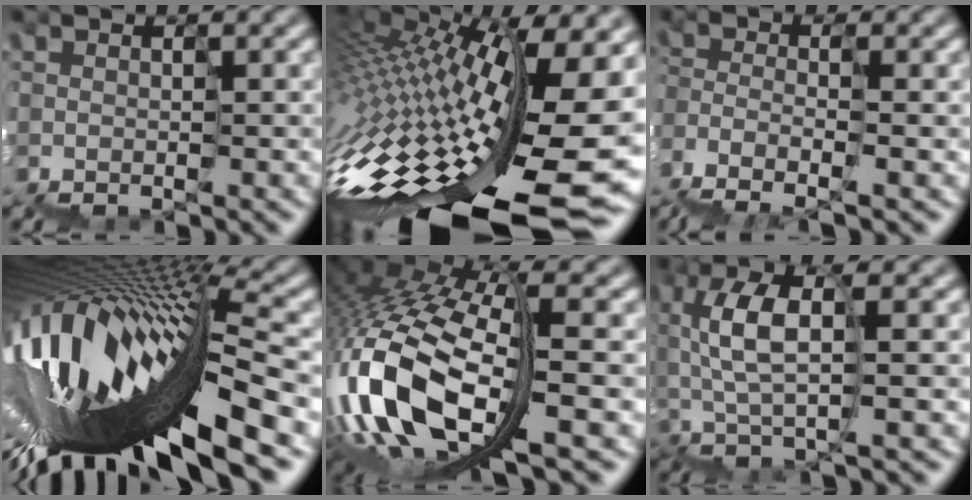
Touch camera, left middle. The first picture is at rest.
{"total": 15.1, "force": [-2.2, 4.4, 14.3], "torque": [-0.264, -0.007, -0.034]}
{"total": 3.0, "force": [-3.0, 0.0, -0.1], "torque": [-0.021, 0.007, -0.072]}
{"total": 14.2, "force": [-4.8, 4.6, 12.5], "torque": [-0.233, -0.002, -0.079]}
{"total": 11.5, "force": [-3.7, 5.3, 9.4], "torque": [-0.251, -0.001, -0.063]}
{"total": 3.3, "force": [-0.3, 1.3, 3.0], "torque": [-0.084, 0.018, -0.020]}